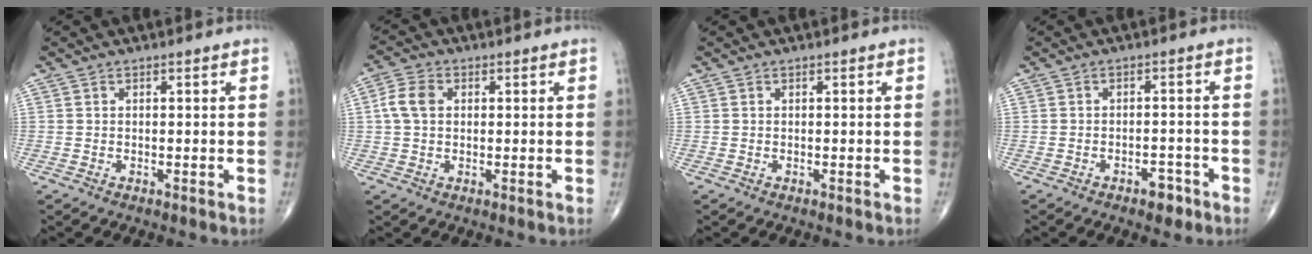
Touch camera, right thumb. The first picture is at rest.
{"total": 5.0, "force": [0.8, 3.5, 3.4], "torque": [-0.074, 0.011, 0.011]}
{"total": 0.0}
{"total": 3.4, "force": [-2.2, 1.6, 2.0], "torque": [-0.017, 0.014, -0.029]}